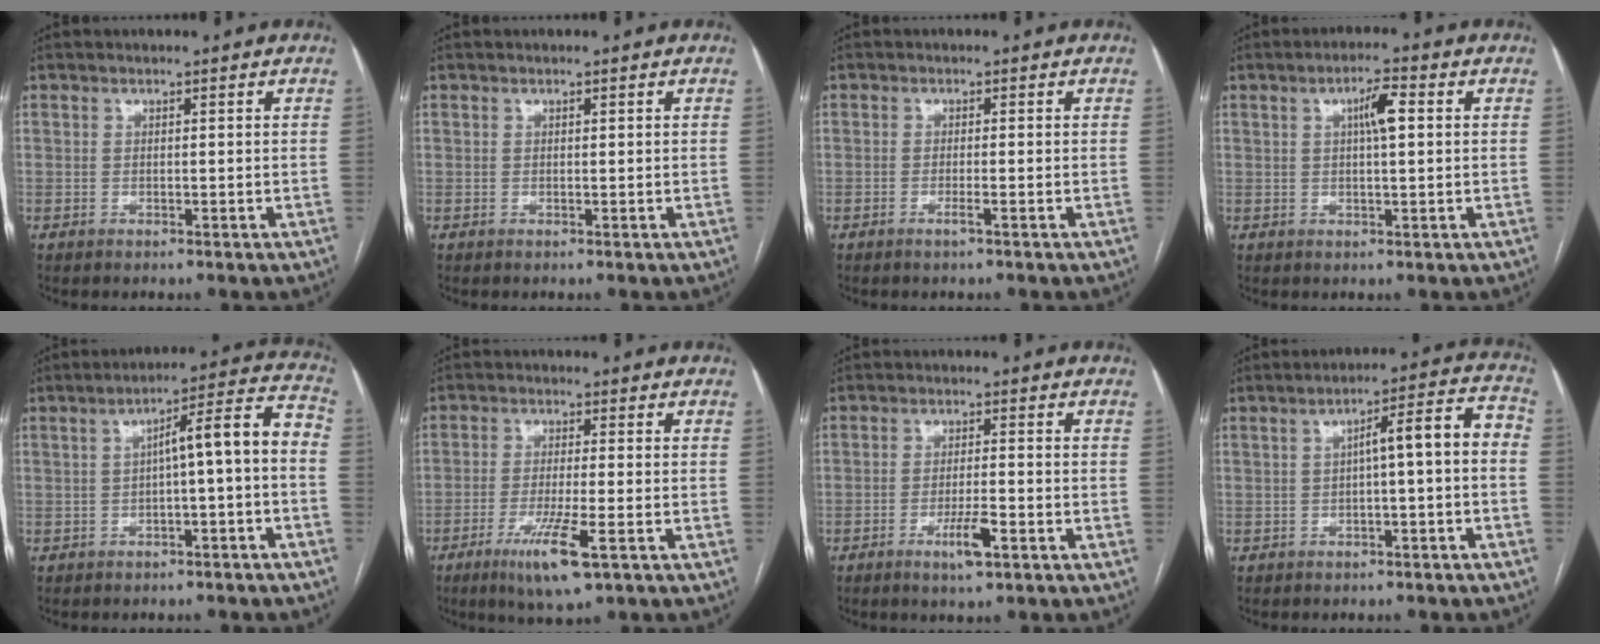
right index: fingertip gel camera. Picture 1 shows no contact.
{"total": 0.0}
{"total": 1.2, "force": [-0.6, -0.2, 1.0], "torque": [-0.020, -0.001, -0.012]}
{"total": 4.2, "force": [1.1, 0.5, 4.0], "torque": [-0.072, 0.010, 0.017]}
{"total": 9.0, "force": [-1.4, 0.9, 8.9], "torque": [-0.120, 0.040, -0.019]}
{"total": 7.7, "force": [-3.9, 0.3, 6.7], "torque": [-0.126, -0.020, -0.063]}
{"total": 4.6, "force": [-2.3, 0.4, 4.0], "torque": [-0.073, -0.005, -0.041]}
{"total": 7.4, "force": [-0.8, 1.0, 7.3], "torque": [-0.097, 0.038, -0.013]}